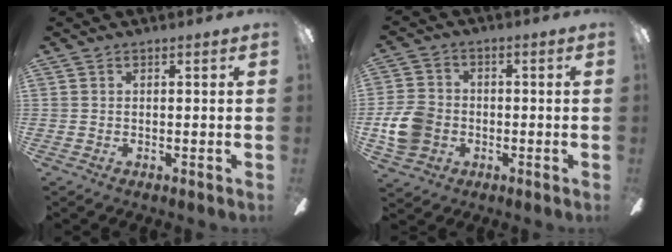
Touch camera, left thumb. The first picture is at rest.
{"total": 9.3, "force": [-1.8, 7.7, 4.8], "torque": [-0.108, 0.022, -0.032]}